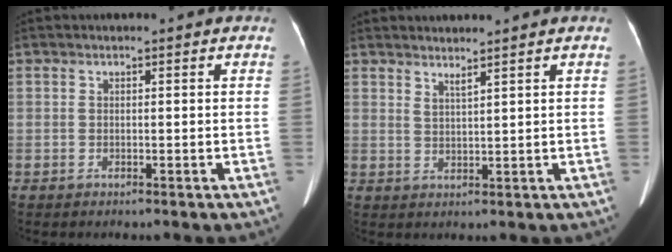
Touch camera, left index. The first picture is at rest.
{"total": 1.7, "force": [1.5, -0.5, 0.8], "torque": [-0.020, -0.016, 0.029]}